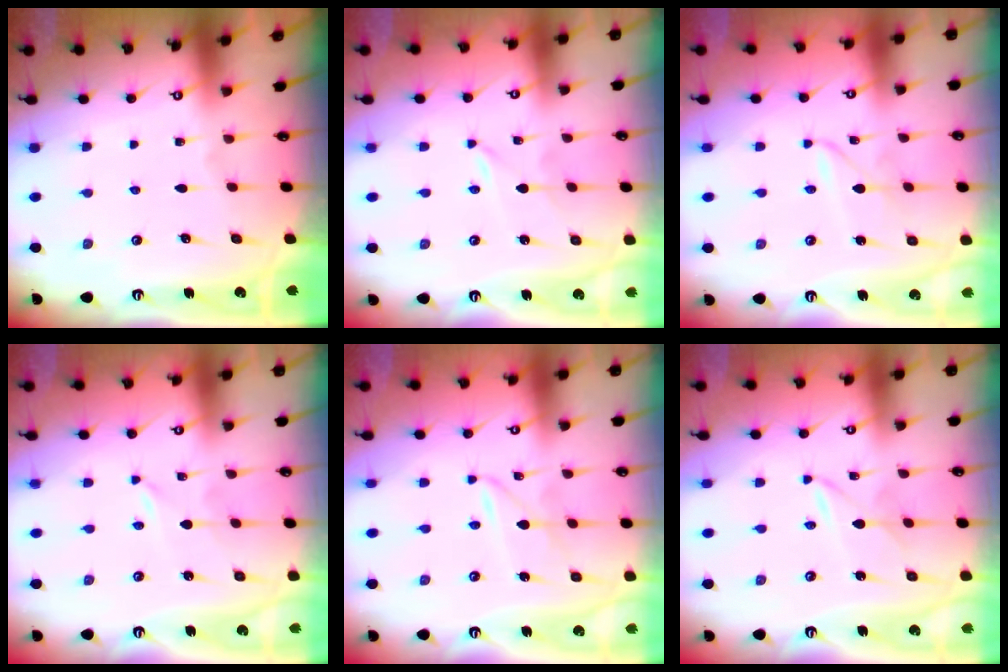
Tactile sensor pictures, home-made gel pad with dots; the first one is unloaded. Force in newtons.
{"total": 0.0}
{"total": 2.0, "press": 2.0, "slide": 0.2}
{"total": 0.0}
{"total": 2.3, "press": 2.3, "slide": 0.3}
{"total": 1.8, "press": 1.8, "slide": 0.2}